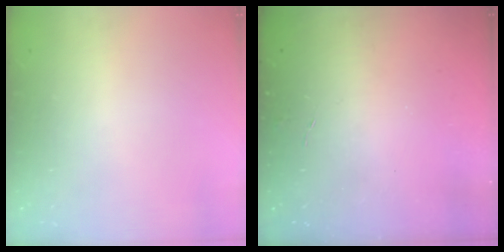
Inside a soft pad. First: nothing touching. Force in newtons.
{"total": 2.8, "press": 2.8, "slide": 0.3}